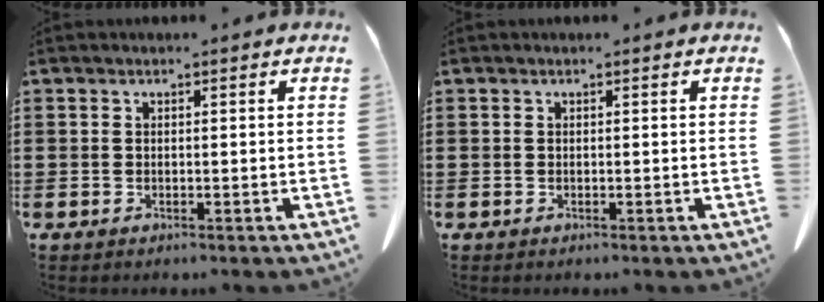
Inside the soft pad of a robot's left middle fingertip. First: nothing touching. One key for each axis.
{"total": 0.0}